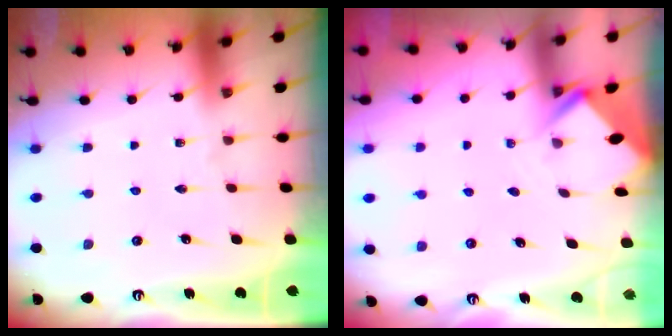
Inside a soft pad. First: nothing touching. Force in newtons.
{"total": 2.7, "press": 2.7, "slide": 0.2}